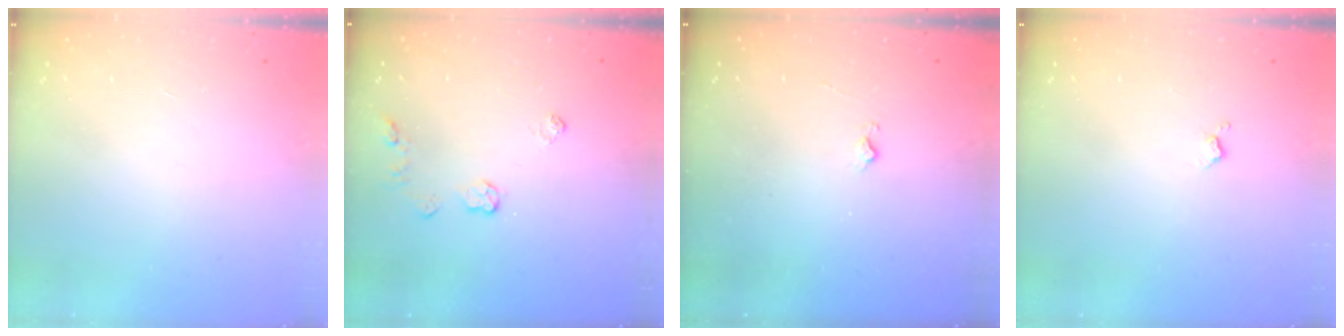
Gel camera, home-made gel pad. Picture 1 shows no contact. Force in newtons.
{"total": 4.7, "press": 4.6, "slide": 0.7}
{"total": 3.1, "press": 3.1, "slide": 0.3}
{"total": 2.7, "press": 2.6, "slide": 0.5}